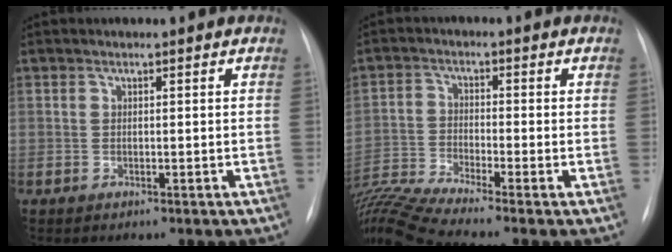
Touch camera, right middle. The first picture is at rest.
{"total": 12.2, "force": [-10.6, -1.9, 5.7], "torque": [-0.127, -0.009, -0.197]}